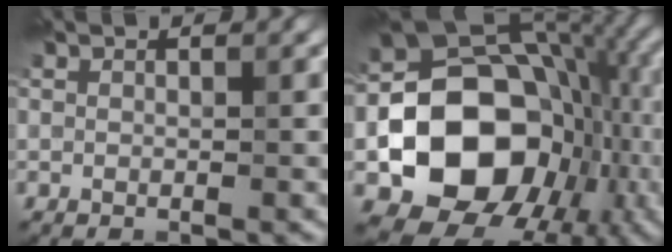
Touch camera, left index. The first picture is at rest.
{"total": 14.8, "force": [-3.4, 11.4, 8.7], "torque": [-0.120, -0.006, -0.069]}